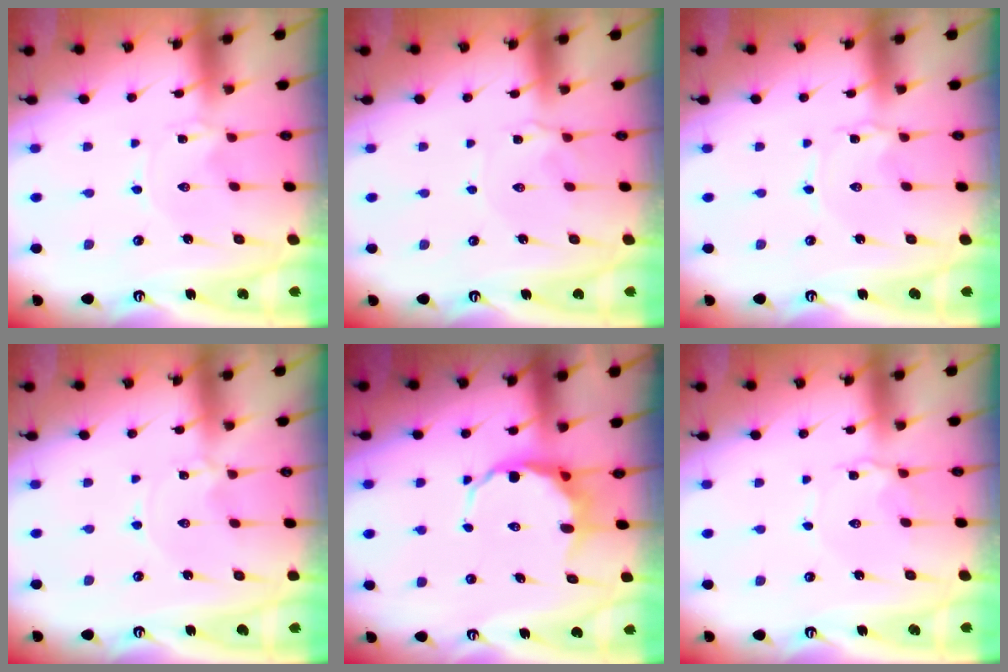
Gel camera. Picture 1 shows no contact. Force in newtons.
{"total": 2.3, "press": 2.2, "slide": 0.4}
{"total": 0.7, "press": 0.7, "slide": 0.1}
{"total": 0.0}
{"total": 7.7, "press": 7.5, "slide": 1.7}
{"total": 2.7, "press": 2.7, "slide": 0.2}